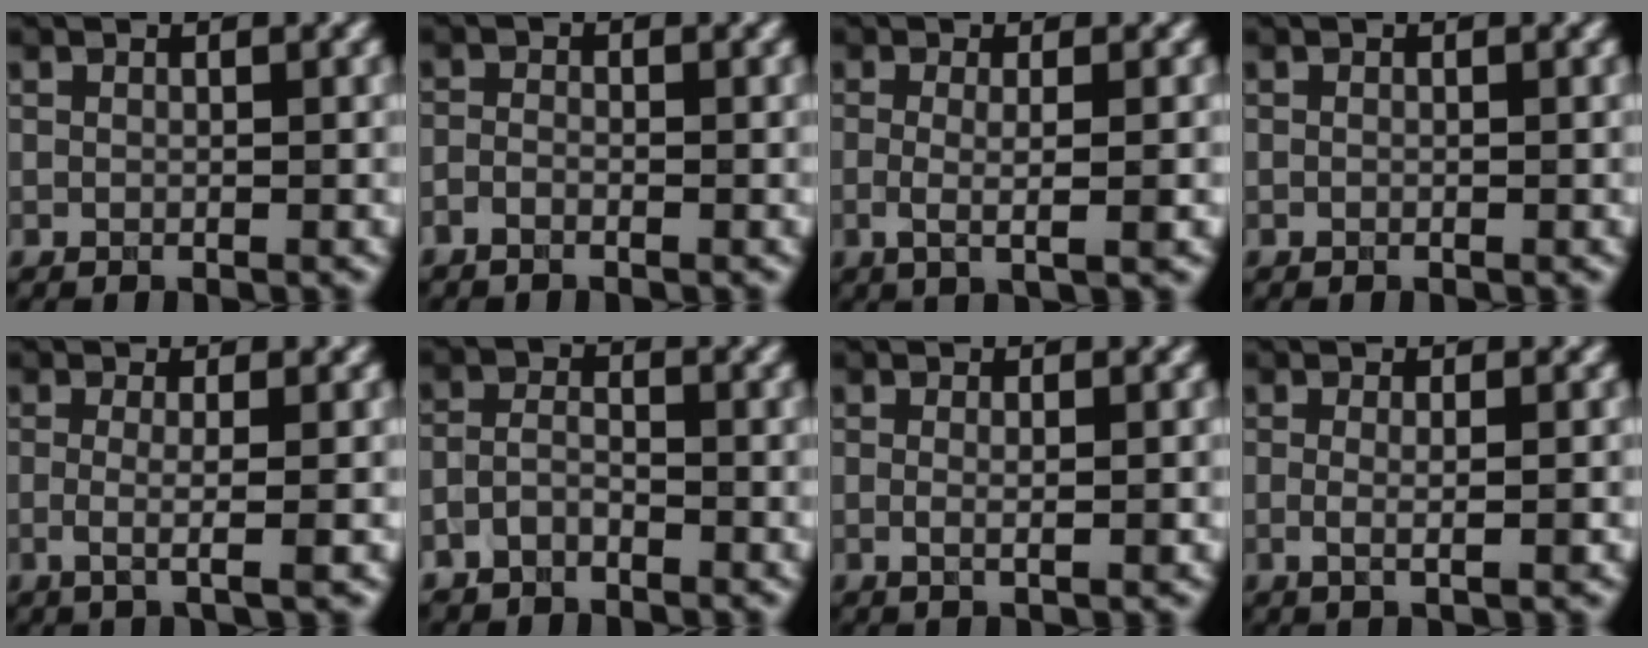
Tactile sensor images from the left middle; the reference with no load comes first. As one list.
[{"total": 1.1, "force": [-0.9, 0.4, 0.6], "torque": [-0.012, 0.000, -0.022]}, {"total": 3.2, "force": [-0.3, 0.8, 3.0], "torque": [-0.046, -0.007, -0.006]}, {"total": 0.0}, {"total": 2.8, "force": [-0.3, 0.8, 2.7], "torque": [-0.041, -0.008, -0.011]}, {"total": 1.9, "force": [-1.3, 1.0, 0.9], "torque": [-0.017, 0.006, -0.031]}, {"total": 1.6, "force": [0.0, 0.4, 1.6], "torque": [-0.022, -0.005, -0.004]}, {"total": 2.4, "force": [-0.1, 0.7, 2.3], "torque": [-0.029, -0.007, -0.010]}]